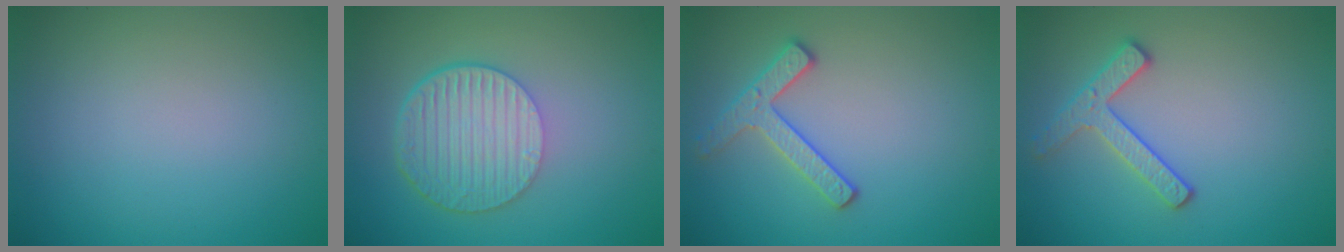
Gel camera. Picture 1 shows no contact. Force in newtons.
{"total": 6.5, "press": 4.5, "slide": 4.8}
{"total": 2.5, "press": 2.4, "slide": 0.5}
{"total": 2.5, "press": 2.4, "slide": 0.5}